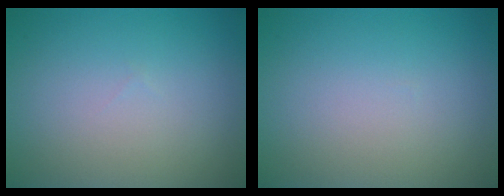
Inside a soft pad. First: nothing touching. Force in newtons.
{"total": 0.0}